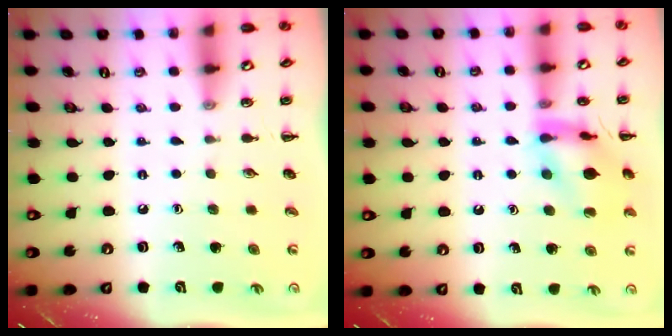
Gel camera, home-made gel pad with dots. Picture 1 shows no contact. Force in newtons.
{"total": 13.2, "press": 13.1, "slide": 1.0}